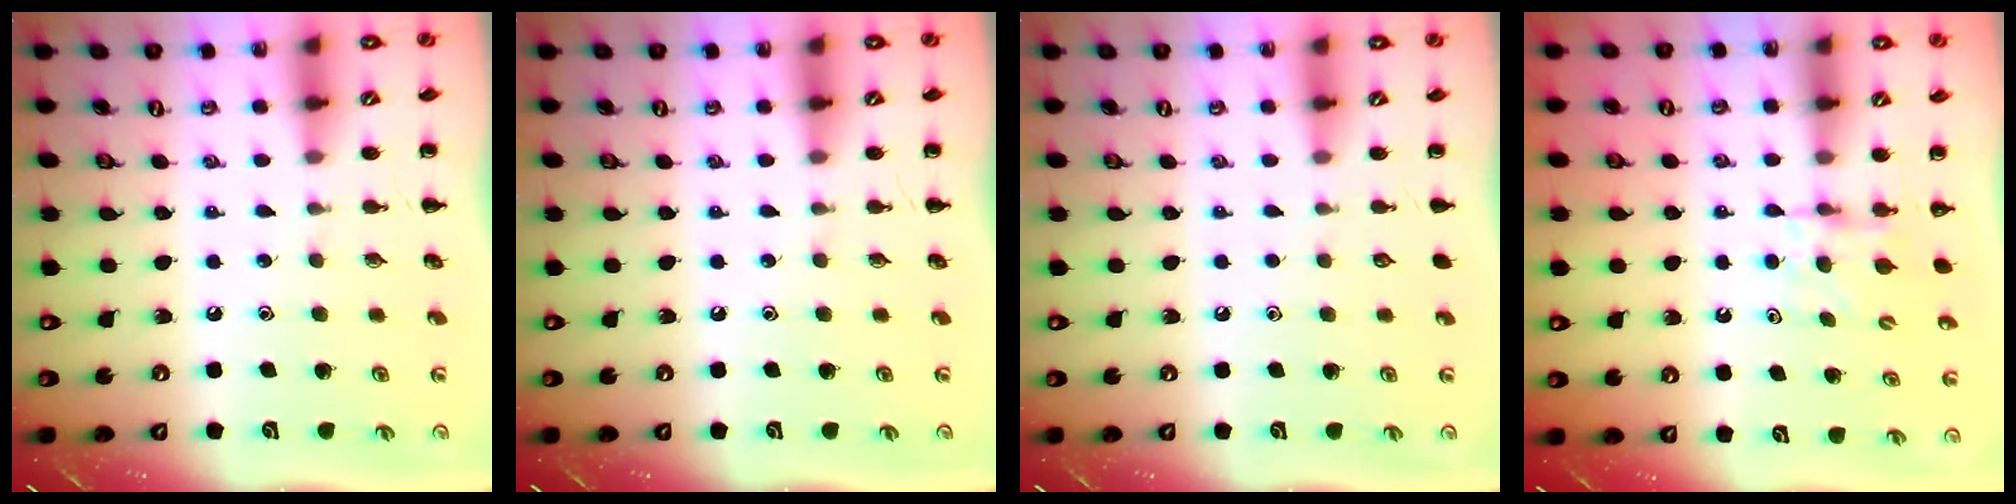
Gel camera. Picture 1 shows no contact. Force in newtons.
{"total": 0.0}
{"total": 0.0}
{"total": 4.7, "press": 4.7, "slide": 0.7}